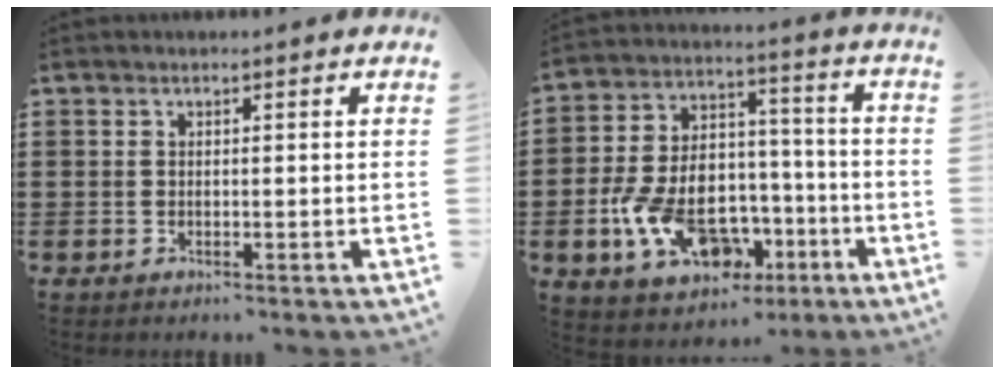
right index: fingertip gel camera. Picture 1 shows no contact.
{"total": 13.9, "force": [-4.5, 9.5, 9.1], "torque": [-0.193, 0.020, -0.071]}